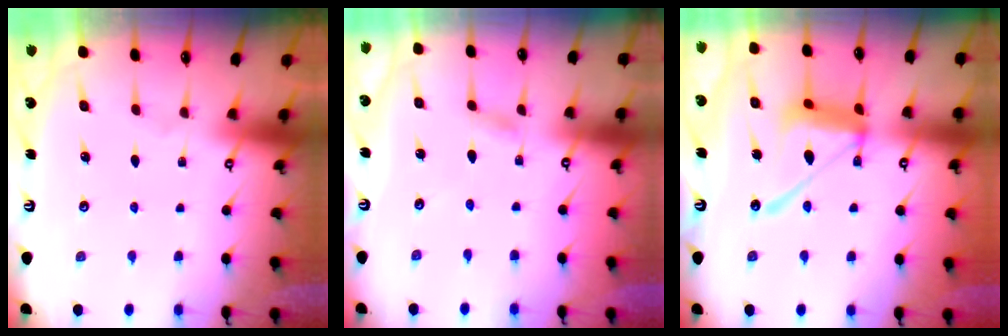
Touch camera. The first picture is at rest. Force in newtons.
{"total": 1.9, "press": 1.9, "slide": 0.2}
{"total": 14.7, "press": 14.6, "slide": 1.5}